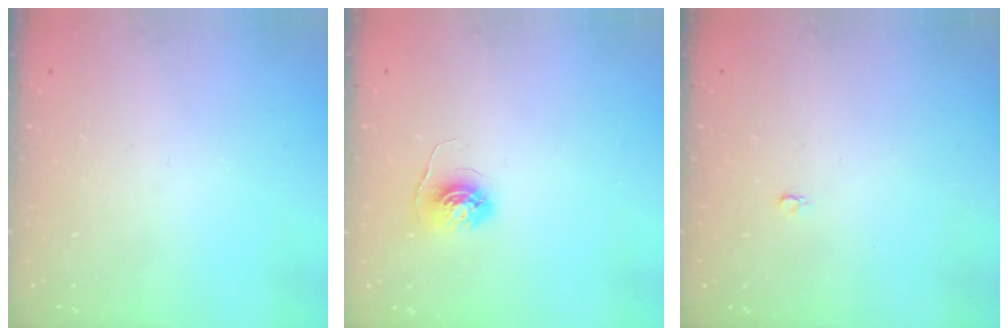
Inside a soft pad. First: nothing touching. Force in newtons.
{"total": 5.6, "press": 5.5, "slide": 0.4}
{"total": 2.4, "press": 2.4, "slide": 0.2}